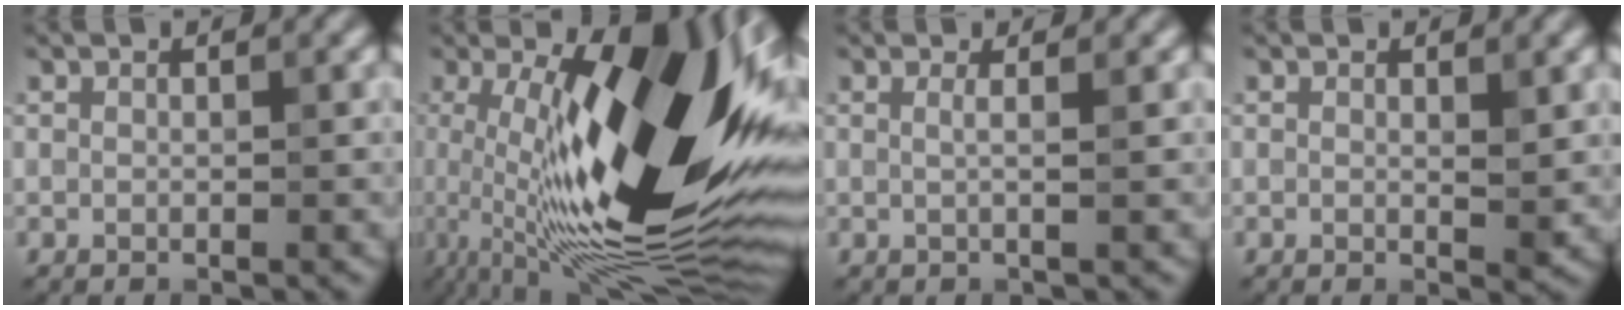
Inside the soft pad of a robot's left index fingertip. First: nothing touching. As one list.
[{"total": 18.4, "force": [1.7, 6.0, 17.3], "torque": [-0.253, 0.009, 0.022]}, {"total": 1.3, "force": [0.3, 0.4, 1.2], "torque": [-0.018, -0.002, -0.007]}, {"total": 1.2, "force": [0.3, 0.4, 1.1], "torque": [-0.013, -0.006, 0.003]}]